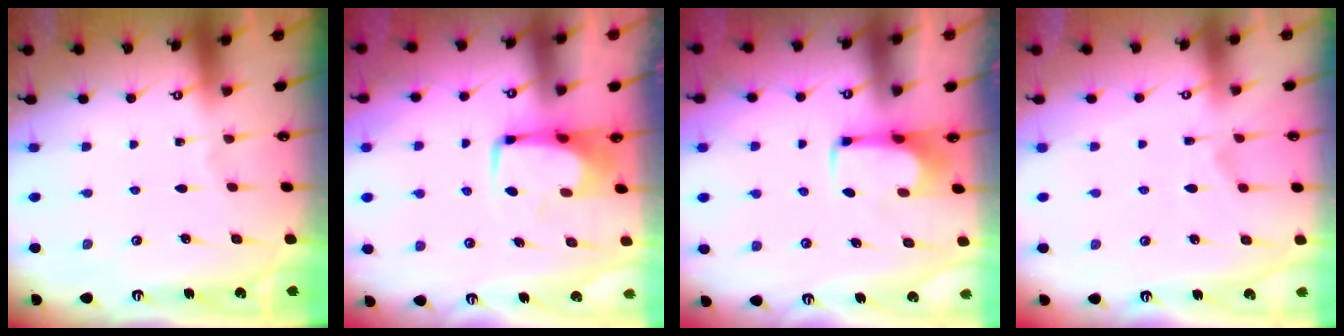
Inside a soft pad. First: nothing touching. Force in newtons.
{"total": 0.0}
{"total": 2.0, "press": 2.0, "slide": 0.2}
{"total": 4.8, "press": 4.6, "slide": 1.2}